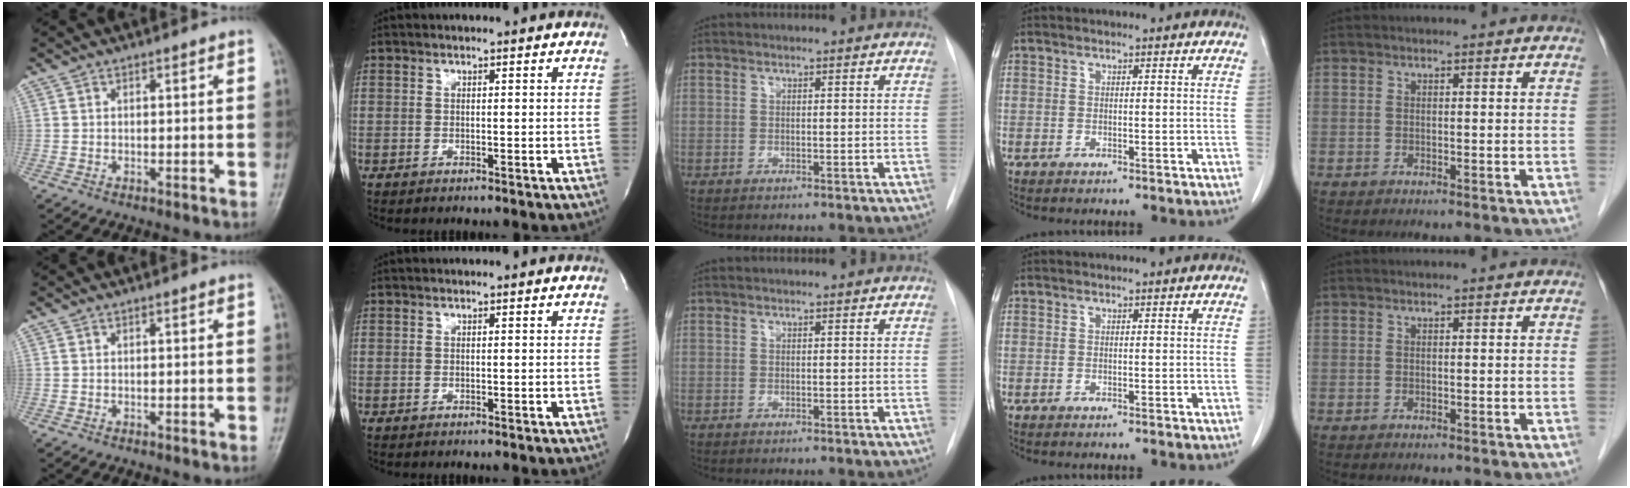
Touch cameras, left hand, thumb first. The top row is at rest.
{}